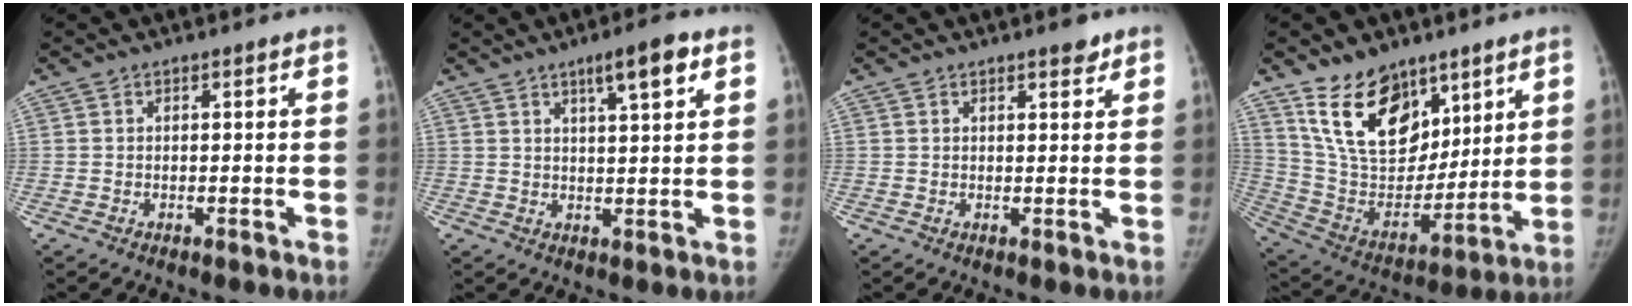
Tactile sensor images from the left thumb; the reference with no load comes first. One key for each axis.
{"total": 6.4, "fx": 3.5, "fy": 1.2, "fz": 5.3, "tx": -0.075, "ty": -0.012, "tz": 0.055}
{"total": 2.2, "fx": 1.6, "fy": 0.7, "fz": 1.3, "tx": -0.008, "ty": -0.009, "tz": 0.022}
{"total": 19.1, "fx": 11.7, "fy": 11.3, "fz": 9.9, "tx": -0.124, "ty": -0.065, "tz": 0.228}